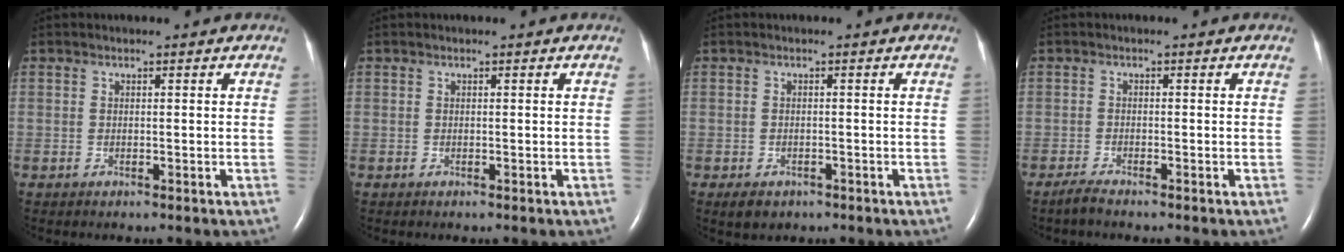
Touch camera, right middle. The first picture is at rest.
{"total": 0.0}
{"total": 2.6, "force": [-1.7, 1.7, 1.1], "torque": [-0.019, -0.001, -0.015]}
{"total": 1.6, "force": [-1.5, -0.1, 0.7], "torque": [-0.029, -0.006, -0.029]}